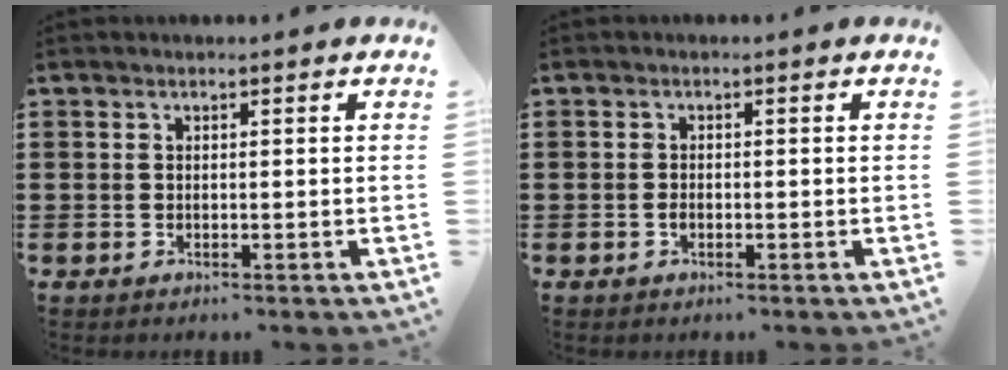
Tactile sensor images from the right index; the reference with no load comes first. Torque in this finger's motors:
{"motor_torque": [1.07, 1.07, 0.01, 0.00]}